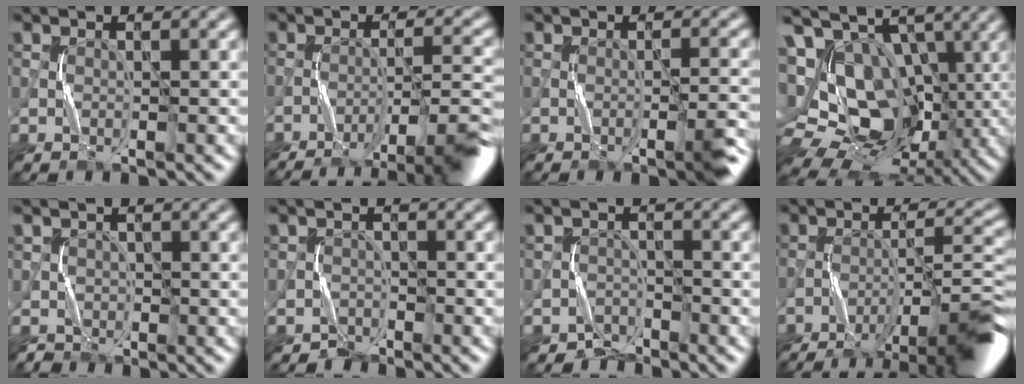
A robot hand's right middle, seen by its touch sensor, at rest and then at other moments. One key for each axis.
{"total": 7.5, "fx": -5.4, "fy": 0.9, "fz": 5.1, "tx": -0.066, "ty": 0.012, "tz": -0.086}
{"total": 2.2, "fx": -0.7, "fy": 0.0, "fz": 2.0, "tx": -0.033, "ty": 0.004, "tz": -0.012}
{"total": 17.3, "fx": 0.6, "fy": 12.6, "fz": 11.9, "tx": -0.222, "ty": 0.001, "tz": 0.027}
{"total": 1.7, "fx": 0.1, "fy": 1.7, "fz": -0.3, "tx": 0.006, "ty": 0.000, "tz": 0.005}
{"total": 1.6, "fx": -1.2, "fy": 0.8, "fz": -0.7, "tx": 0.023, "ty": 0.003, "tz": -0.027}
{"total": 2.2, "fx": -1.8, "fy": 0.7, "fz": -0.9, "tx": 0.026, "ty": 0.005, "tz": -0.038}
{"total": 10.0, "fx": -7.2, "fy": 1.3, "fz": 6.8, "tx": -0.090, "ty": 0.012, "tz": -0.115}